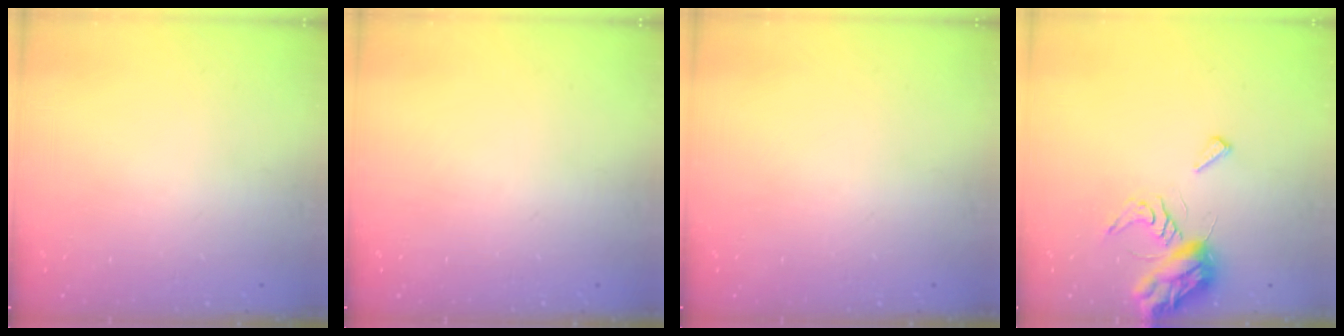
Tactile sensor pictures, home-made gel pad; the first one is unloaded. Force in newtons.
{"total": 0.0}
{"total": 0.0}
{"total": 8.1, "press": 8.1, "slide": 0.9}